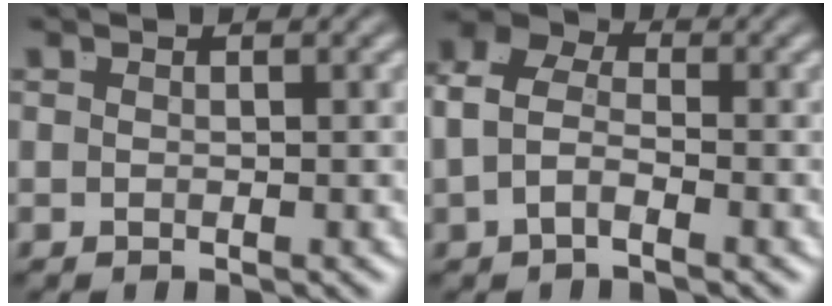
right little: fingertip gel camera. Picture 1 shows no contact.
{"total": 5.7, "force": [0.3, 4.3, 3.8], "torque": [-0.073, 0.003, -0.009]}